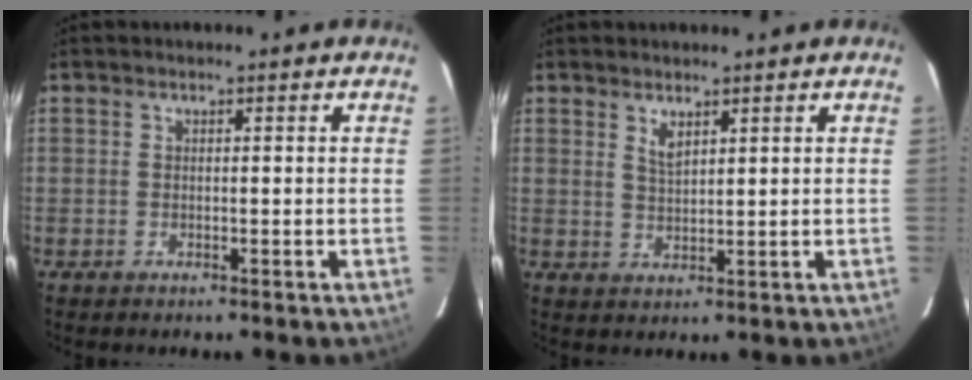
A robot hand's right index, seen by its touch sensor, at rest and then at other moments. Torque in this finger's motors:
{"motor_torque": [-0.04, -0.01, 0.03, 0.03]}